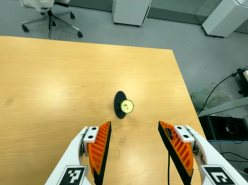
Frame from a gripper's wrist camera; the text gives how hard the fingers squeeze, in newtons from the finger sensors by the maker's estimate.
{"total": 0.0}